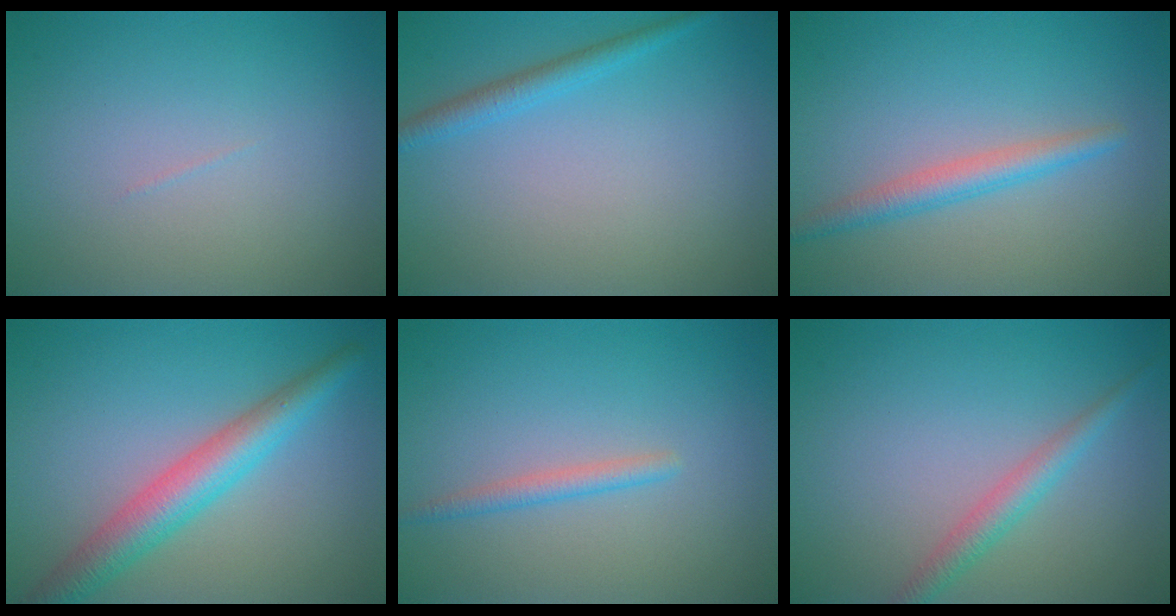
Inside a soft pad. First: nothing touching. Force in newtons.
{"total": 1.9, "press": 1.9, "slide": 0.1}
{"total": 2.5, "press": 2.5, "slide": 0.0}
{"total": 4.9, "press": 4.9, "slide": 0.3}
{"total": 1.5, "press": 1.5, "slide": 0.1}
{"total": 2.2, "press": 2.2, "slide": 0.1}